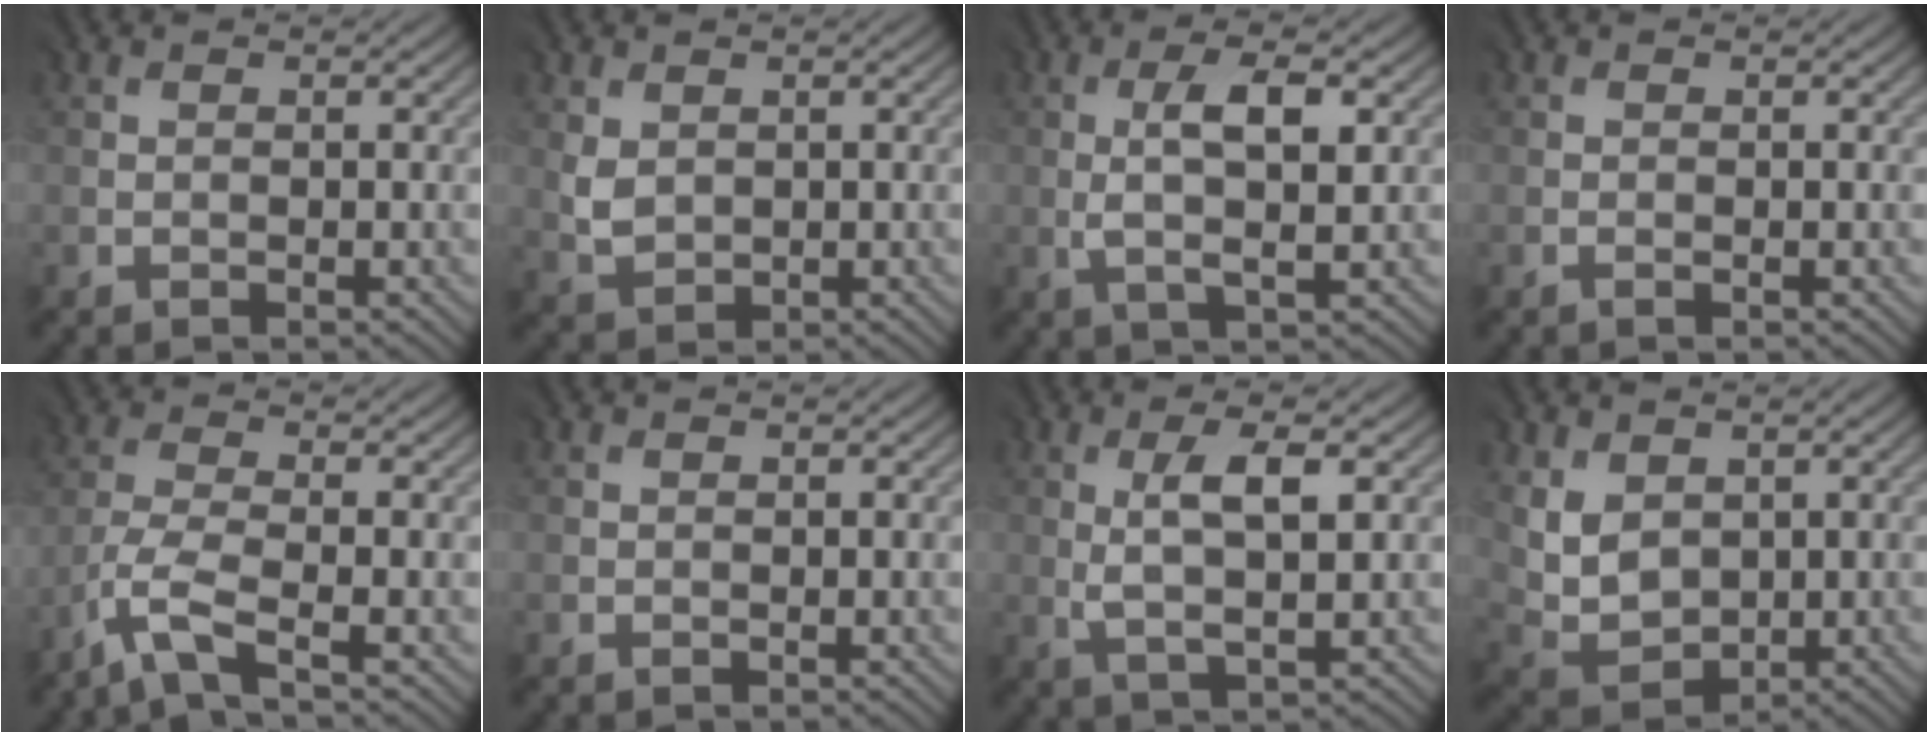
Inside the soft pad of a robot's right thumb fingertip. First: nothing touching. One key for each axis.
{"total": 2.4, "fx": 0.8, "fy": 2.0, "fz": 1.2, "tx": -0.031, "ty": -0.005, "tz": 0.019}
{"total": 5.0, "fx": 0.6, "fy": 1.3, "fz": 4.8, "tx": -0.094, "ty": 0.001, "tz": 0.012}
{"total": 0.0}
{"total": 5.1, "fx": -3.7, "fy": 0.5, "fz": 3.4, "tx": -0.078, "ty": -0.003, "tz": -0.090}
{"total": 0.0}
{"total": 4.7, "fx": 1.0, "fy": 1.1, "fz": 4.5, "tx": -0.090, "ty": -0.002, "tz": 0.022}
{"total": 6.4, "fx": 2.2, "fy": 4.7, "fz": 3.6, "tx": -0.108, "ty": -0.009, "tz": 0.049}